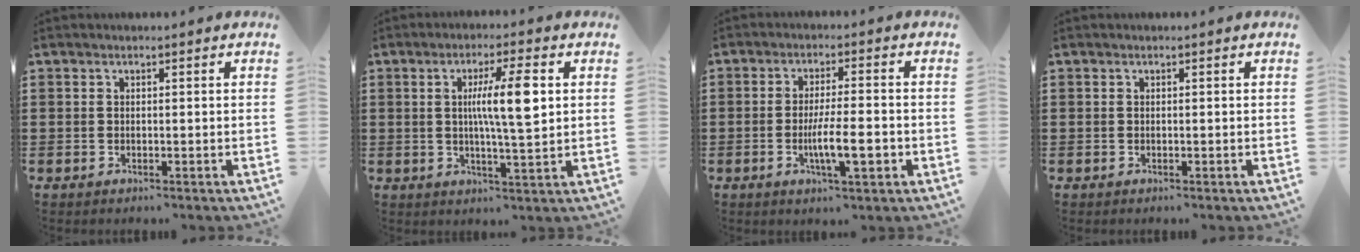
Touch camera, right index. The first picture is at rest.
{"total": 8.1, "force": [1.6, 0.9, 7.9], "torque": [-0.150, 0.000, 0.020]}
{"total": 7.5, "force": [-2.0, 1.5, 7.1], "torque": [-0.131, -0.008, -0.035]}
{"total": 0.0}